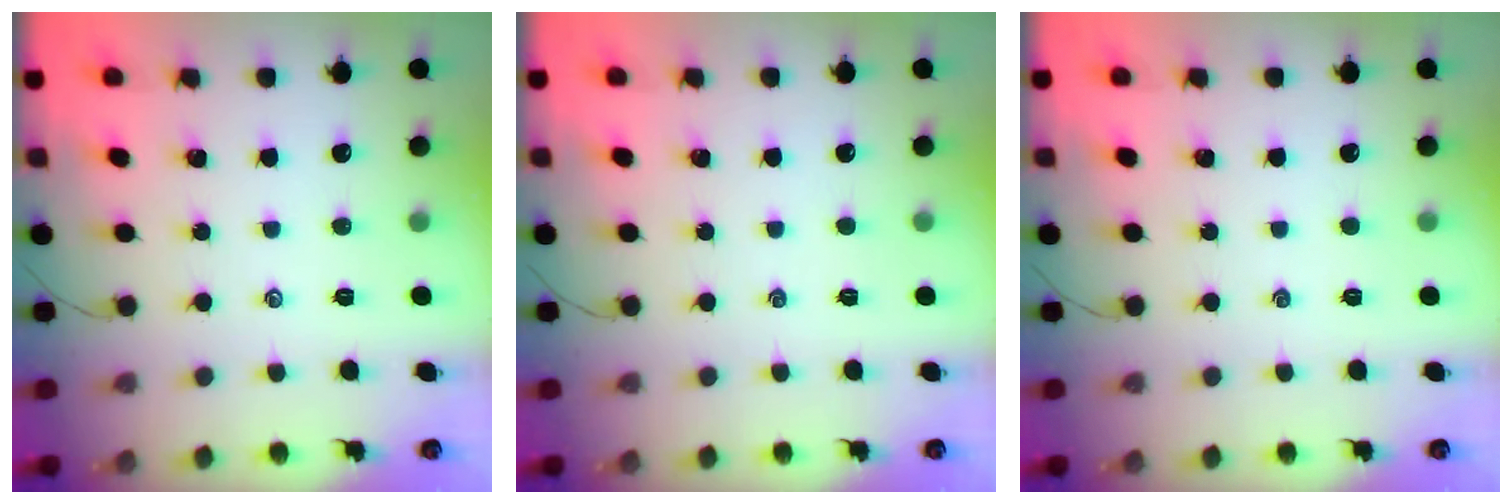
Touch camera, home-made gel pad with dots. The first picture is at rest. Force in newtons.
{"total": 0.0}
{"total": 0.0}